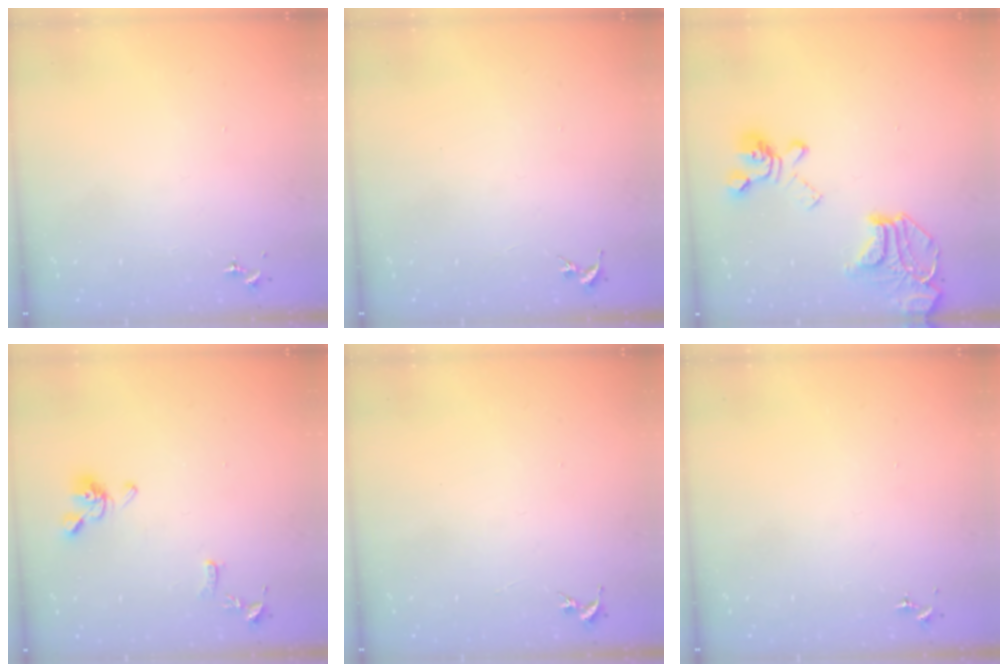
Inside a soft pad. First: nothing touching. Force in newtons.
{"total": 0.0}
{"total": 19.9, "press": 19.8, "slide": 2.0}
{"total": 10.1, "press": 10.1, "slide": 1.2}
{"total": 0.0}
{"total": 0.0}